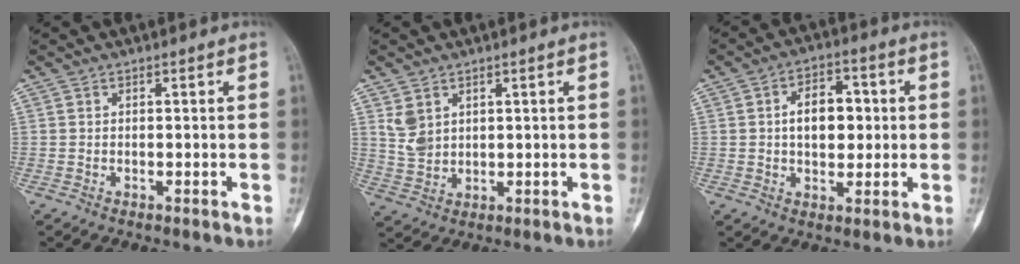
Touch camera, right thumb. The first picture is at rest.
{"total": 4.9, "force": [2.2, 3.5, 2.6], "torque": [-0.042, -0.009, 0.057]}
{"total": 9.3, "force": [0.8, 5.9, 7.1], "torque": [-0.078, 0.009, 0.012]}